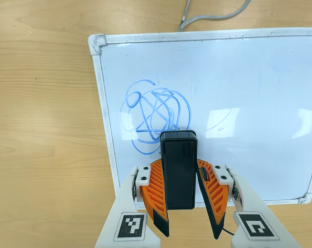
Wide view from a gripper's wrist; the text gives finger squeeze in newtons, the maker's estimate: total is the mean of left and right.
{"total": 5.3, "left": 5.0, "right": 5.7}